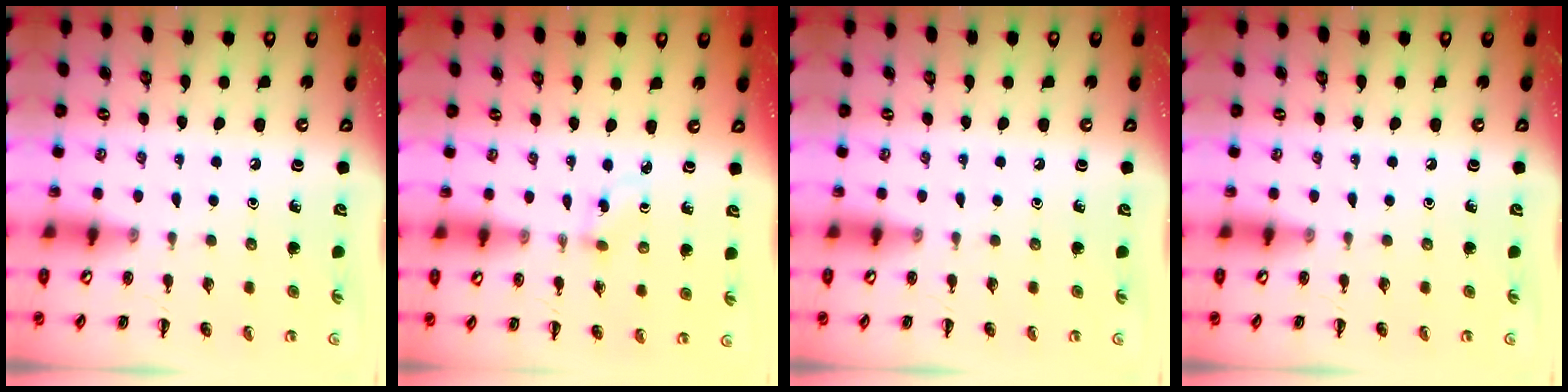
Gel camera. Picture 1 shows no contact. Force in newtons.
{"total": 2.5, "press": 2.3, "slide": 1.1}
{"total": 0.0}
{"total": 0.0}